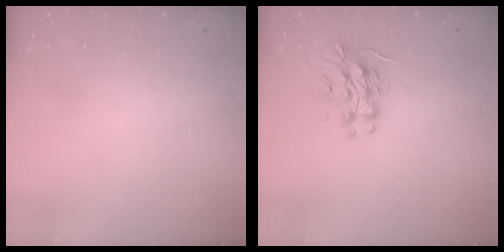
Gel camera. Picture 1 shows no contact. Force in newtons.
{"total": 12.2, "press": 12.1, "slide": 1.2}